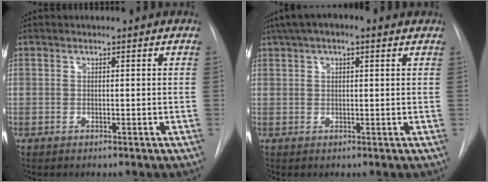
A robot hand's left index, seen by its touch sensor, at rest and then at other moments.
{"total": 7.8, "force": [5.1, 2.4, 5.4], "torque": [-0.097, 0.041, 0.080]}